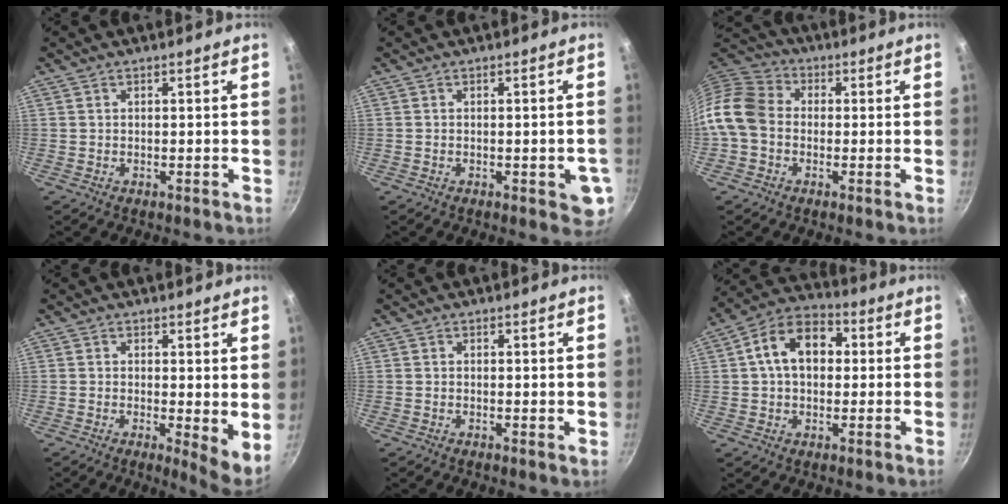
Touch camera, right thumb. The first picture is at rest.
{"total": 5.3, "force": [-1.4, 1.9, 4.7], "torque": [-0.045, -0.005, -0.018]}
{"total": 10.3, "force": [-1.4, 8.1, 6.2], "torque": [-0.100, 0.025, -0.053]}
{"total": 5.4, "force": [0.5, 1.6, 5.2], "torque": [-0.072, -0.021, 0.005]}
{"total": 0.6, "force": [0.2, 0.2, 0.5], "torque": [-0.007, -0.005, 0.000]}
{"total": 12.3, "force": [1.9, 8.6, 8.6], "torque": [-0.109, 0.026, 0.012]}